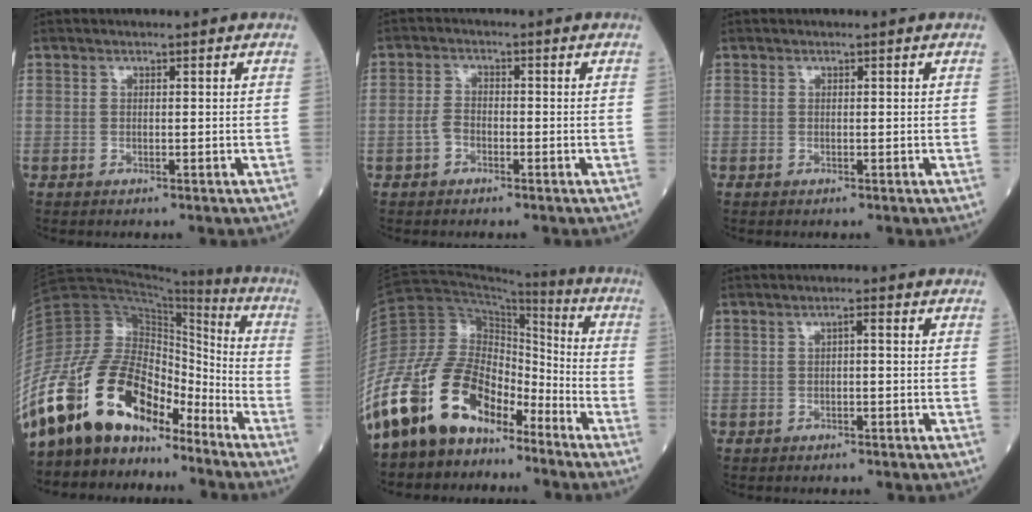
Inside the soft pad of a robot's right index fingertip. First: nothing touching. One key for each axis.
{"total": 2.5, "fx": -1.2, "fy": 1.7, "fz": 1.4, "tx": -0.029, "ty": 0.005, "tz": -0.024}
{"total": 0.0}
{"total": 21.6, "fx": -16.2, "fy": 8.4, "fz": 11.6, "tx": -0.241, "ty": 0.036, "tz": -0.295}
{"total": 20.4, "fx": -15.2, "fy": 9.3, "fz": 9.9, "tx": -0.215, "ty": 0.036, "tz": -0.282}
{"total": 1.0, "fx": 0.0, "fy": 0.2, "fz": 1.0, "tx": -0.014, "ty": 0.004, "tz": 0.000}